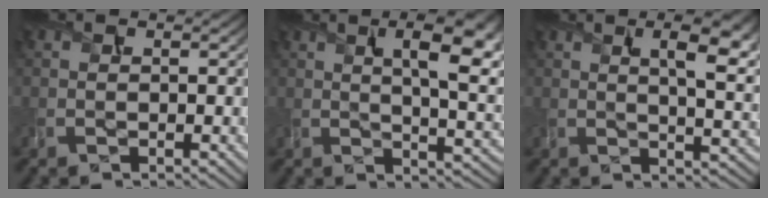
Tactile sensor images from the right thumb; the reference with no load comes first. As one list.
[{"total": 13.2, "force": [4.4, 4.6, 11.6], "torque": [-0.145, 0.019, 0.065]}, {"total": 11.1, "force": [4.3, 3.8, 9.5], "torque": [-0.123, 0.018, 0.061]}]